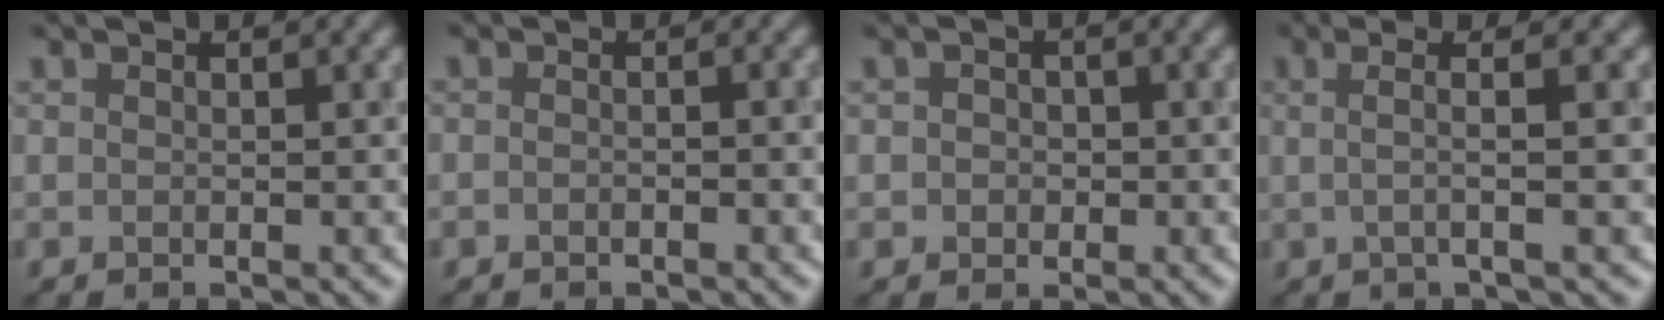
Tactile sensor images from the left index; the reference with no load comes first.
{"total": 0.9, "force": [-0.9, 0.0, 0.0], "torque": [-0.002, -0.006, -0.013]}
{"total": 1.2, "force": [-0.2, 1.2, 0.2], "torque": [0.005, 0.001, -0.004]}
{"total": 3.2, "force": [0.2, 0.6, 3.2], "torque": [-0.052, 0.002, -0.002]}